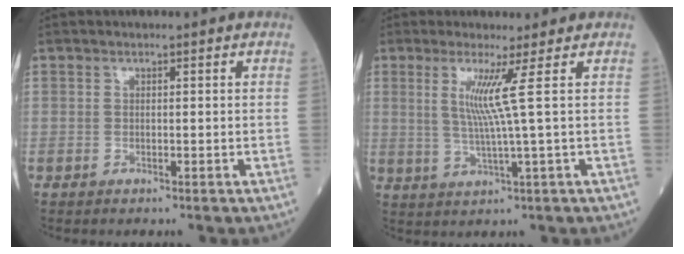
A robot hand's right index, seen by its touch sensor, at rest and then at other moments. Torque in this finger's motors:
{"motor_torque": [0.75, 0.19, 0.43, 0.13]}